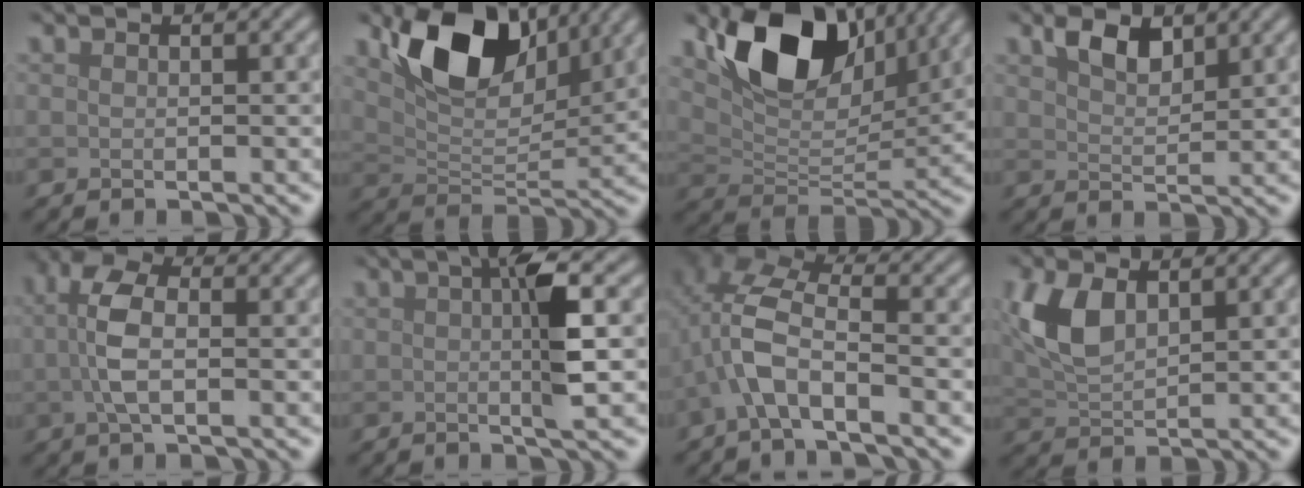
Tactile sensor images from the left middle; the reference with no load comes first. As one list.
[{"total": 9.6, "force": [5.5, 5.1, 5.9], "torque": [-0.104, -0.003, 0.100]}, {"total": 10.7, "force": [6.3, 5.8, 6.5], "torque": [-0.114, -0.005, 0.115]}, {"total": 3.2, "force": [2.2, 1.5, 1.8], "torque": [-0.040, 0.002, 0.040]}, {"total": 4.7, "force": [0.3, 2.3, 4.1], "torque": [-0.093, 0.007, -0.001]}, {"total": 4.6, "force": [0.6, 0.5, 4.5], "torque": [-0.080, 0.005, 0.012]}, {"total": 6.0, "force": [-2.1, 2.5, 5.0], "torque": [-0.112, 0.013, -0.050]}, {"total": 5.5, "force": [2.0, 3.0, 4.2], "torque": [-0.101, 0.007, 0.039]}]